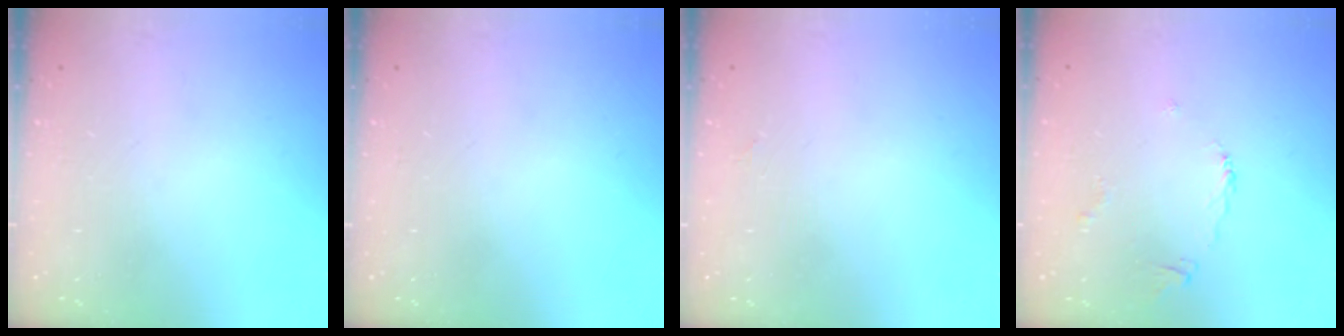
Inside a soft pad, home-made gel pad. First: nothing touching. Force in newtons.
{"total": 0.0}
{"total": 2.0, "press": 2.0, "slide": 0.2}
{"total": 3.1, "press": 3.0, "slide": 0.7}